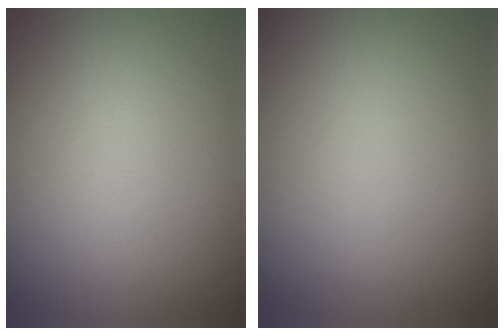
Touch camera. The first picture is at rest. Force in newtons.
{"total": 0.0}